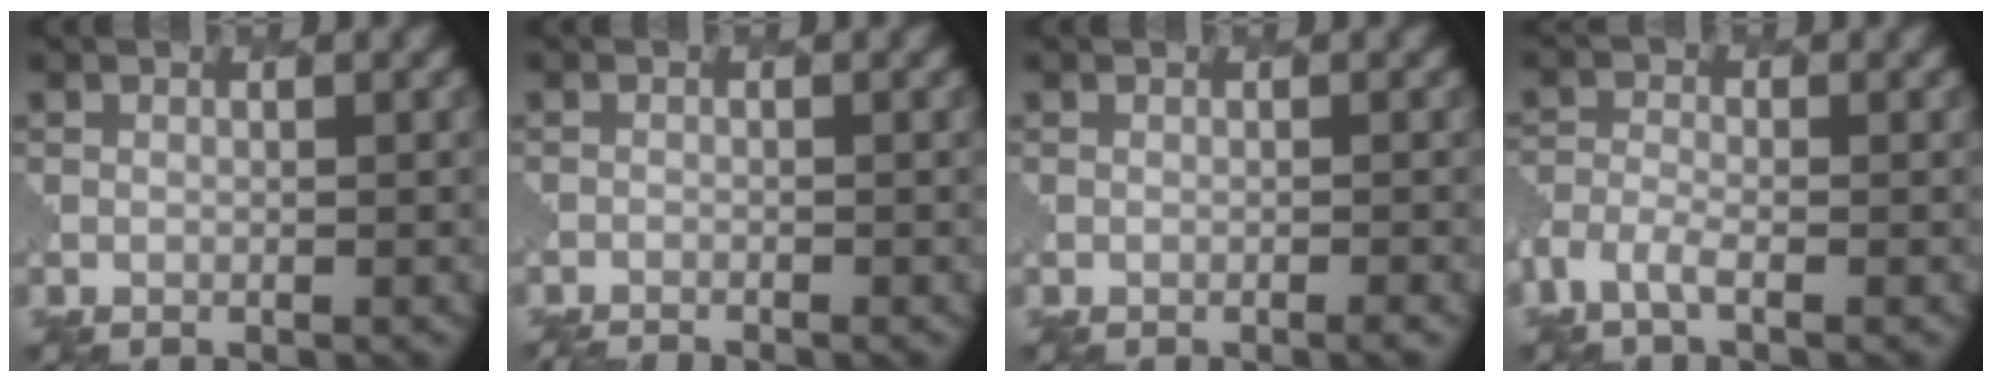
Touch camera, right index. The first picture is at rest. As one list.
[{"total": 2.6, "force": [-2.5, 0.3, 0.5], "torque": [-0.009, -0.007, -0.038]}, {"total": 0.8, "force": [-0.5, 0.0, 0.6], "torque": [-0.002, 0.000, -0.010]}, {"total": 1.8, "force": [-1.4, 0.7, 1.0], "torque": [-0.029, -0.005, -0.037]}]